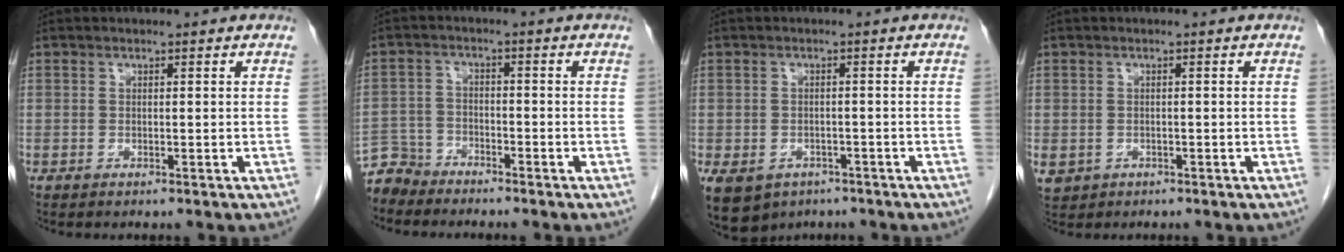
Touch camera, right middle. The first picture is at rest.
{"total": 4.6, "force": [-4.4, 1.1, -0.7], "torque": [0.014, -0.005, -0.087]}
{"total": 14.3, "force": [-7.7, 10.8, 5.5], "torque": [-0.166, -0.010, -0.094]}
{"total": 4.0, "force": [-1.8, 3.4, 1.1], "torque": [-0.027, -0.001, -0.023]}